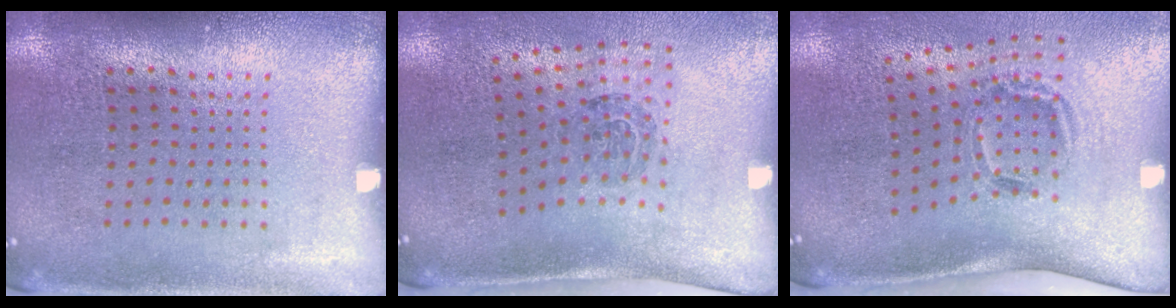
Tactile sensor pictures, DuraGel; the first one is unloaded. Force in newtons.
{"total": 1.8, "press": 1.2, "slide": 1.4}
{"total": 1.9, "press": 1.3, "slide": 1.5}